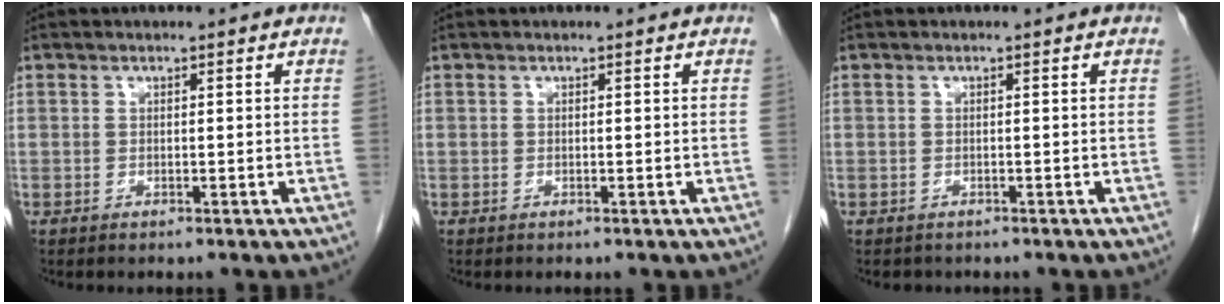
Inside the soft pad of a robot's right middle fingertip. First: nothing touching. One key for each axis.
{"total": 0.0}
{"total": 1.3, "fx": -1.1, "fy": 0.7, "fz": 0.1, "tx": -0.011, "ty": 0.001, "tz": -0.013}